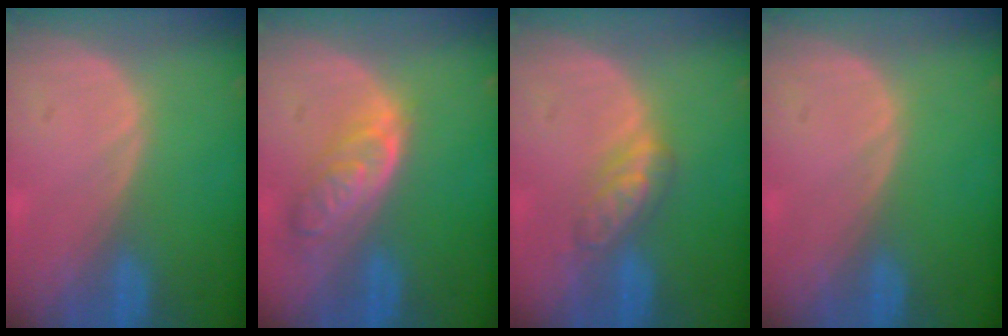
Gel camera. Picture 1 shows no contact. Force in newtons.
{"total": 6.4, "press": 5.7, "slide": 2.9}
{"total": 4.6, "press": 4.5, "slide": 1.0}
{"total": 0.0}